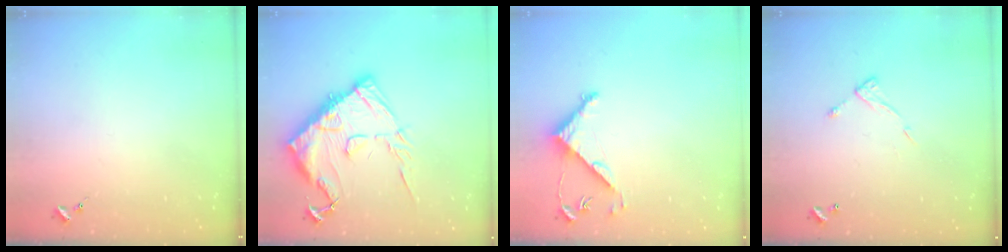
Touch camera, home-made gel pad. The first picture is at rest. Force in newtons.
{"total": 18.7, "press": 18.6, "slide": 1.2}
{"total": 4.8, "press": 4.8, "slide": 0.3}
{"total": 7.7, "press": 7.7, "slide": 0.6}